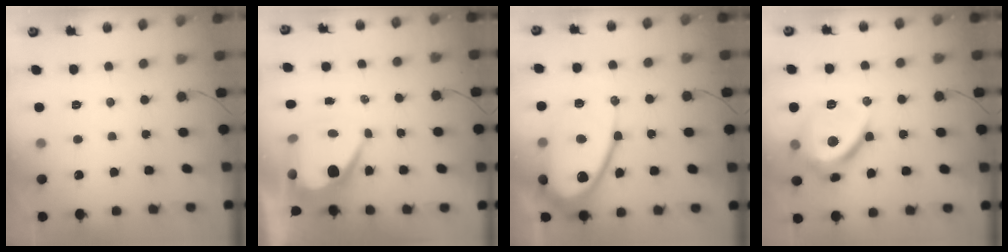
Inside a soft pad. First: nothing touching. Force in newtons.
{"total": 12.2, "press": 12.2, "slide": 0.7}
{"total": 18.3, "press": 18.2, "slide": 1.8}
{"total": 12.5, "press": 12.4, "slide": 1.5}